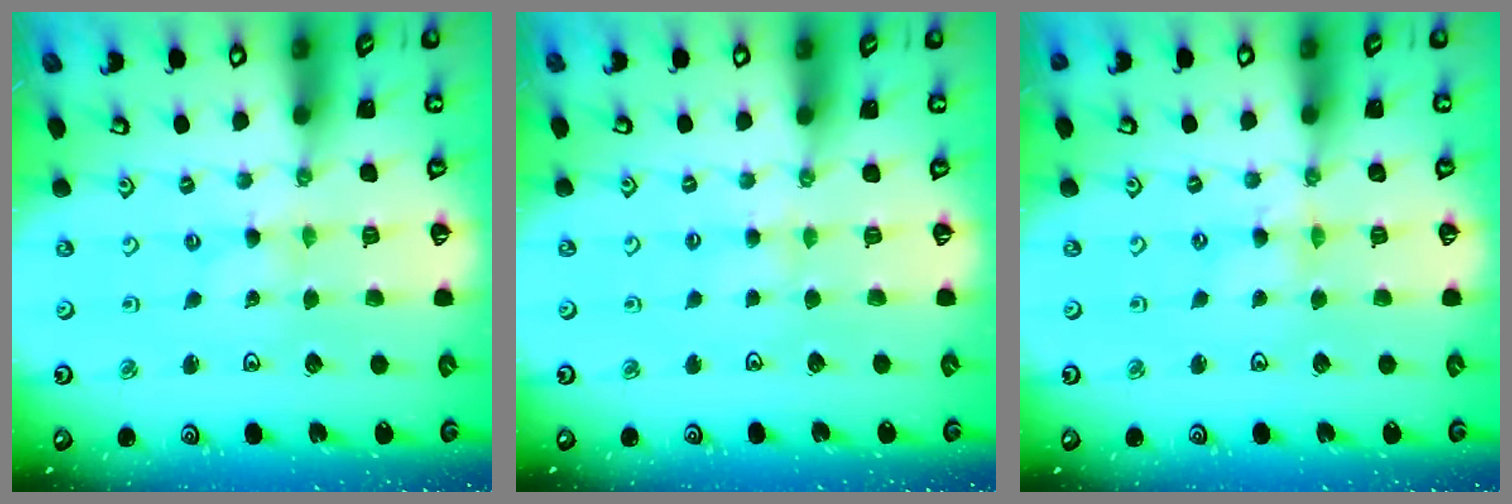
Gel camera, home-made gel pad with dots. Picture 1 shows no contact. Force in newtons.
{"total": 2.3, "press": 2.3, "slide": 0.3}
{"total": 1.7, "press": 1.7, "slide": 0.2}